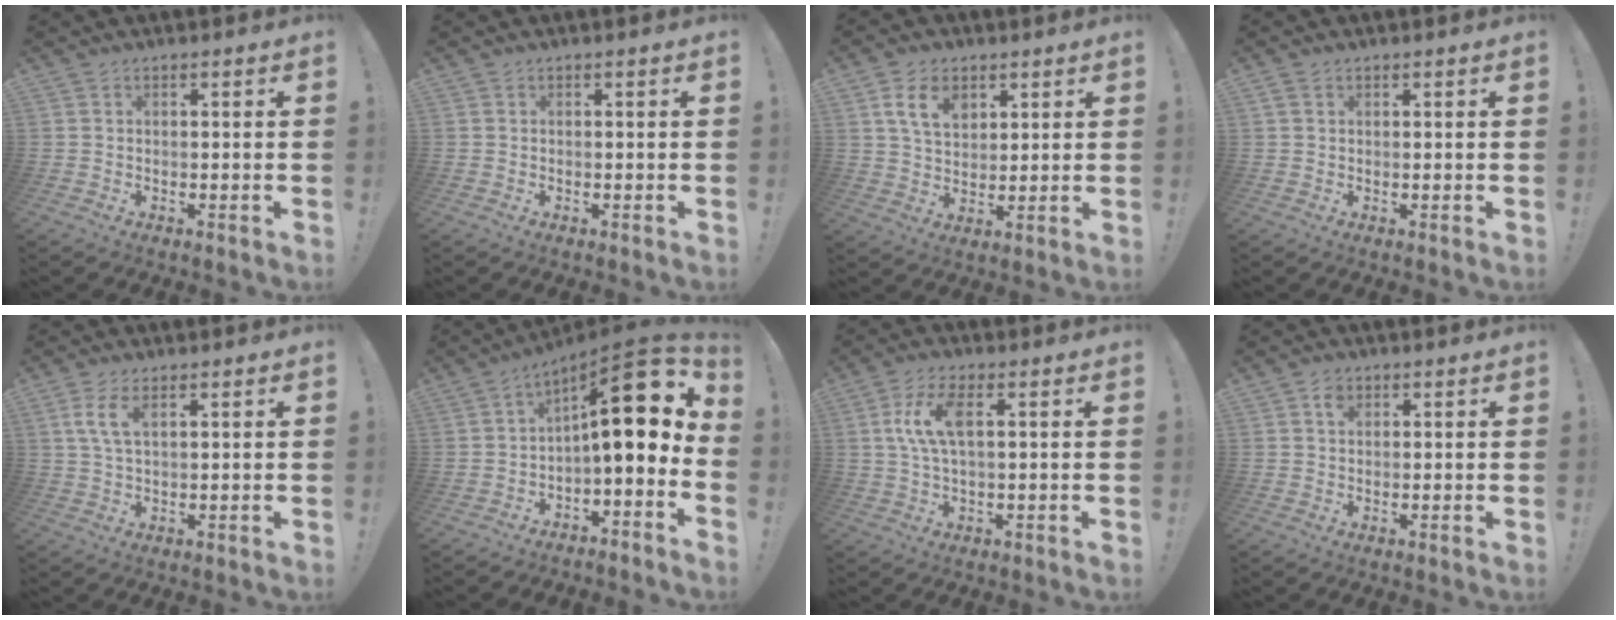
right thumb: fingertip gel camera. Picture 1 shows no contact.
{"total": 0.0}
{"total": 10.0, "force": [4.9, 6.7, 5.6], "torque": [-0.087, -0.009, 0.092]}
{"total": 1.9, "force": [1.1, 1.2, 0.8], "torque": [-0.018, 0.004, 0.022]}
{"total": 6.0, "force": [2.5, 2.6, 4.8], "torque": [-0.081, -0.001, 0.045]}
{"total": 17.9, "force": [4.6, 5.5, 16.5], "torque": [-0.242, -0.027, 0.074]}
{"total": 9.3, "force": [1.8, 3.7, 8.4], "torque": [-0.161, 0.000, 0.031]}
{"total": 2.7, "force": [1.2, 2.1, 1.3], "torque": [-0.006, -0.006, 0.018]}